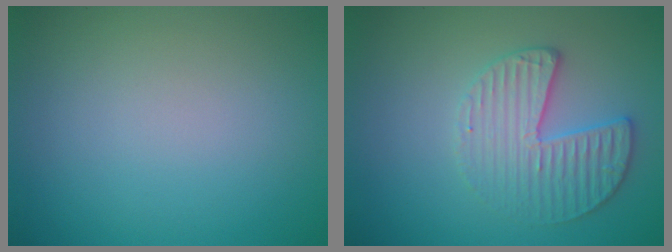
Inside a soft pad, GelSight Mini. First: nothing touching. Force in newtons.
{"total": 3.3, "press": 3.3, "slide": 0.6}